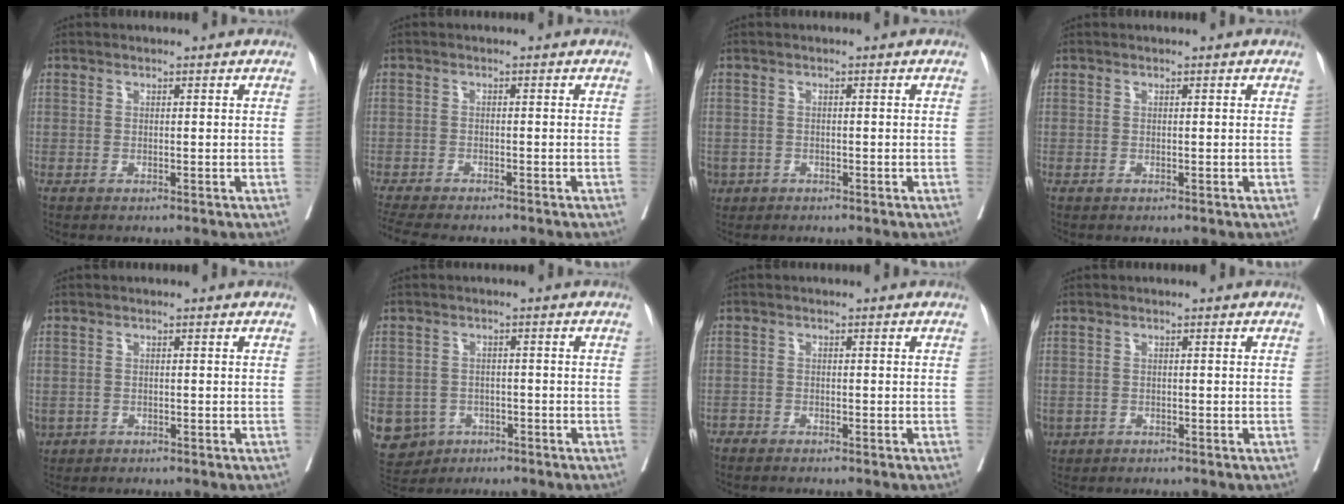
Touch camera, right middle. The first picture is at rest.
{"total": 9.9, "force": [-8.5, 2.0, 4.6], "torque": [-0.076, -0.007, -0.125]}
{"total": 2.7, "force": [-1.6, 2.1, 0.5], "torque": [-0.009, 0.001, -0.028]}
{"total": 0.0}
{"total": 2.3, "force": [-1.2, 1.8, 0.7], "torque": [-0.017, -0.001, -0.016]}
{"total": 7.2, "force": [-3.5, 6.2, 1.3], "torque": [-0.035, 0.003, -0.048]}
{"total": 2.1, "force": [-1.9, 0.2, 0.6], "torque": [-0.012, -0.002, -0.030]}
{"total": 2.0, "force": [-1.0, 1.6, 0.6], "torque": [-0.015, -0.001, -0.014]}